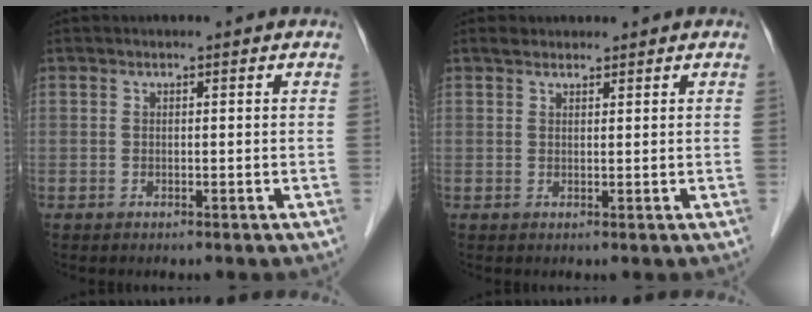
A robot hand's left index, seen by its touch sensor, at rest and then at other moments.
{"total": 1.3, "force": [1.1, 0.7, 0.2], "torque": [-0.008, 0.006, 0.018]}